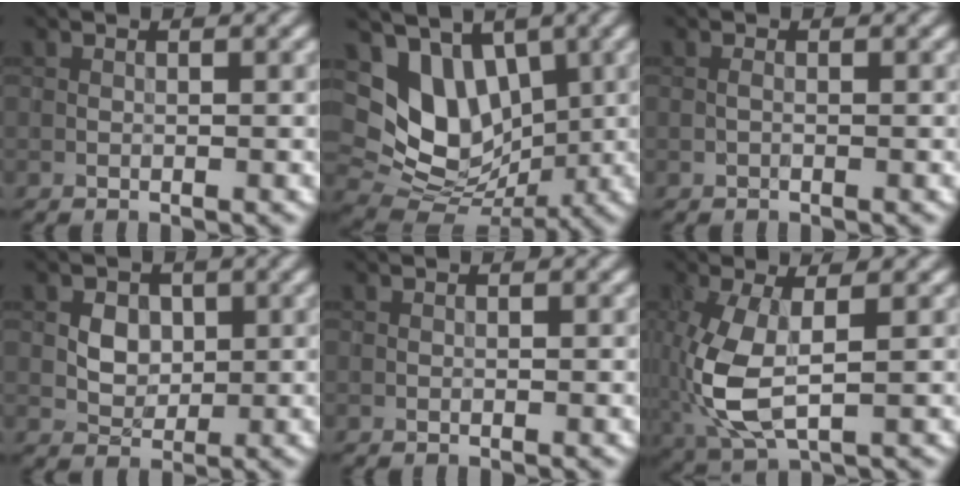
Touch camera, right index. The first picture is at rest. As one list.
[{"total": 7.3, "force": [2.0, 5.6, 4.1], "torque": [-0.075, -0.017, 0.037]}, {"total": 0.0}, {"total": 2.5, "force": [0.9, 2.0, 1.1], "torque": [-0.020, 0.006, 0.015]}, {"total": 0.0}, {"total": 5.9, "force": [-0.6, 2.6, 5.2], "torque": [-0.142, -0.007, -0.005]}]